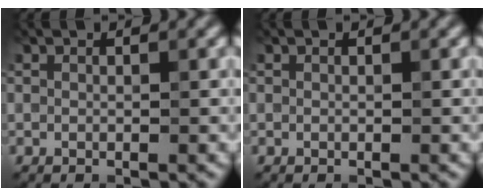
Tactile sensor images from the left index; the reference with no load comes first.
{"total": 0.0}